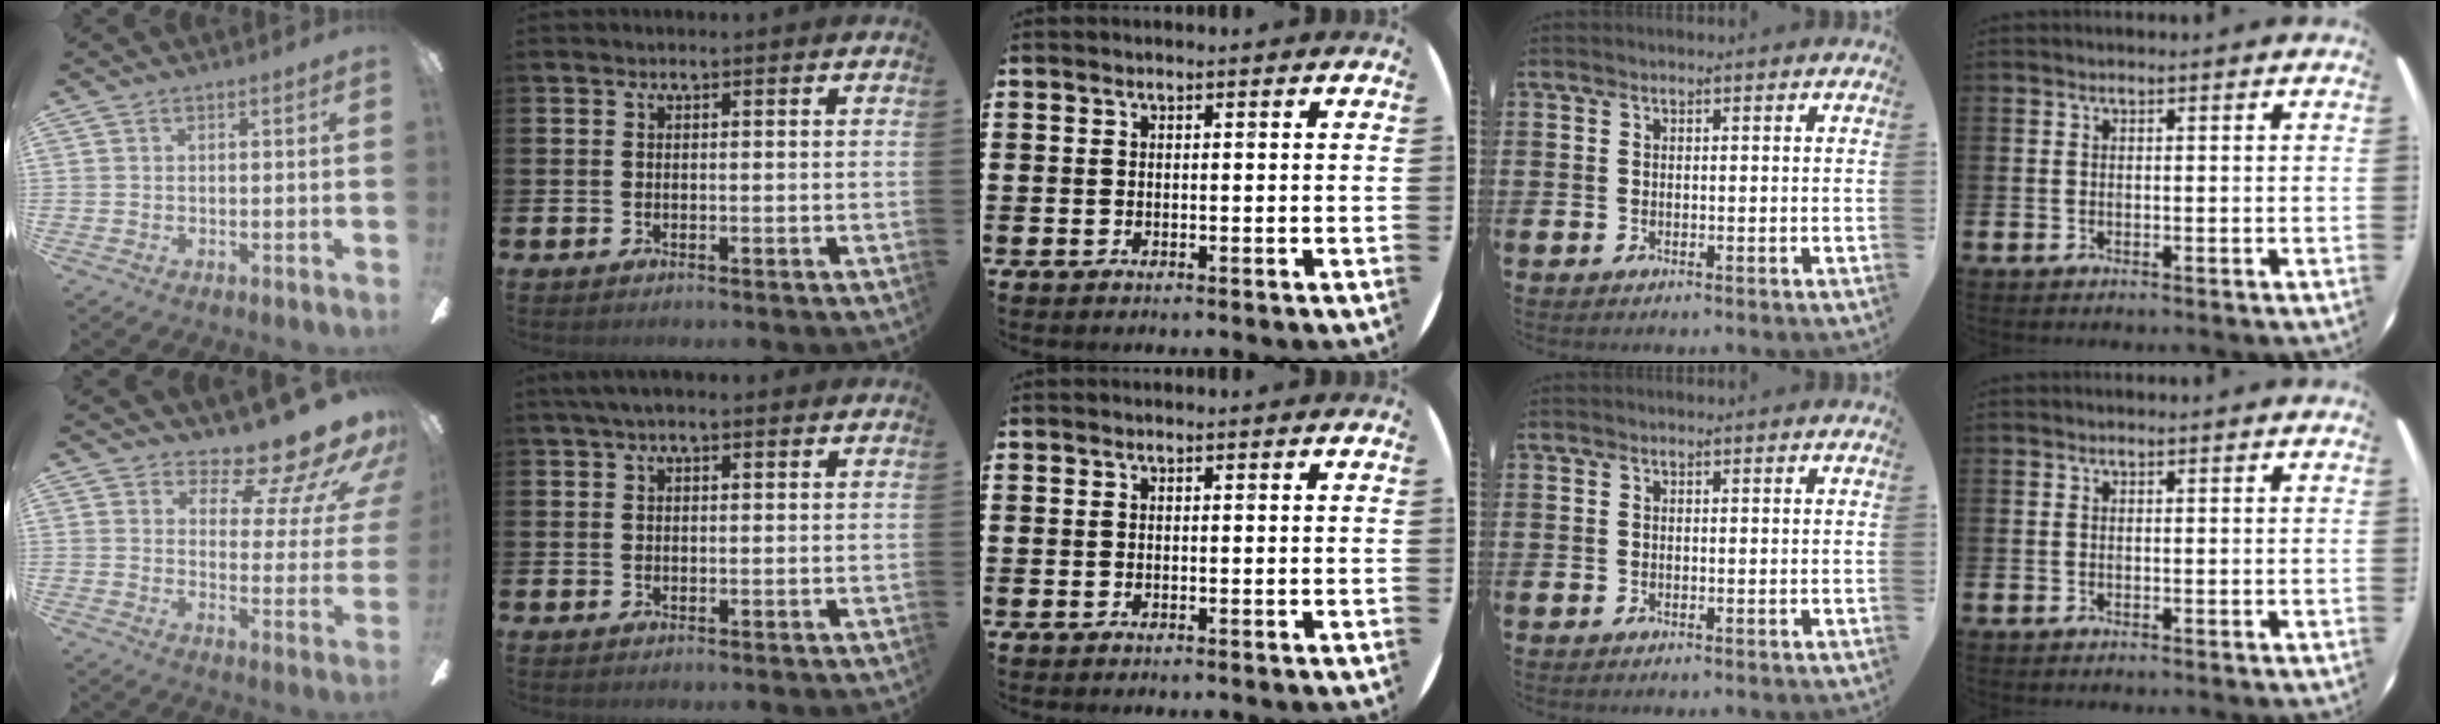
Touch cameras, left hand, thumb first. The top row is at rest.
{"thumb": {"total": 14.1, "force": [11.1, 4.5, 7.5], "torque": [-0.104, -0.094, 0.184]}, "index": {"total": 2.6, "force": [1.8, 1.0, 1.6], "torque": [-0.031, 0.007, 0.032]}}